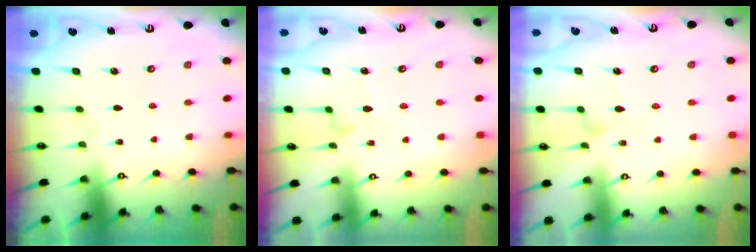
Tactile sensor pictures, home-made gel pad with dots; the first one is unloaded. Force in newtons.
{"total": 7.8, "press": 7.8, "slide": 0.5}
{"total": 8.8, "press": 8.8, "slide": 0.5}